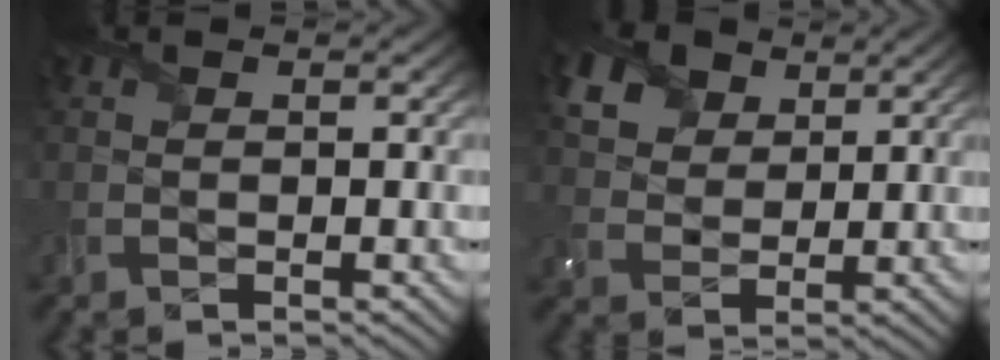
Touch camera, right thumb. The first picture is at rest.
{"total": 6.4, "force": [3.7, 4.4, 2.8], "torque": [-0.087, 0.007, 0.067]}